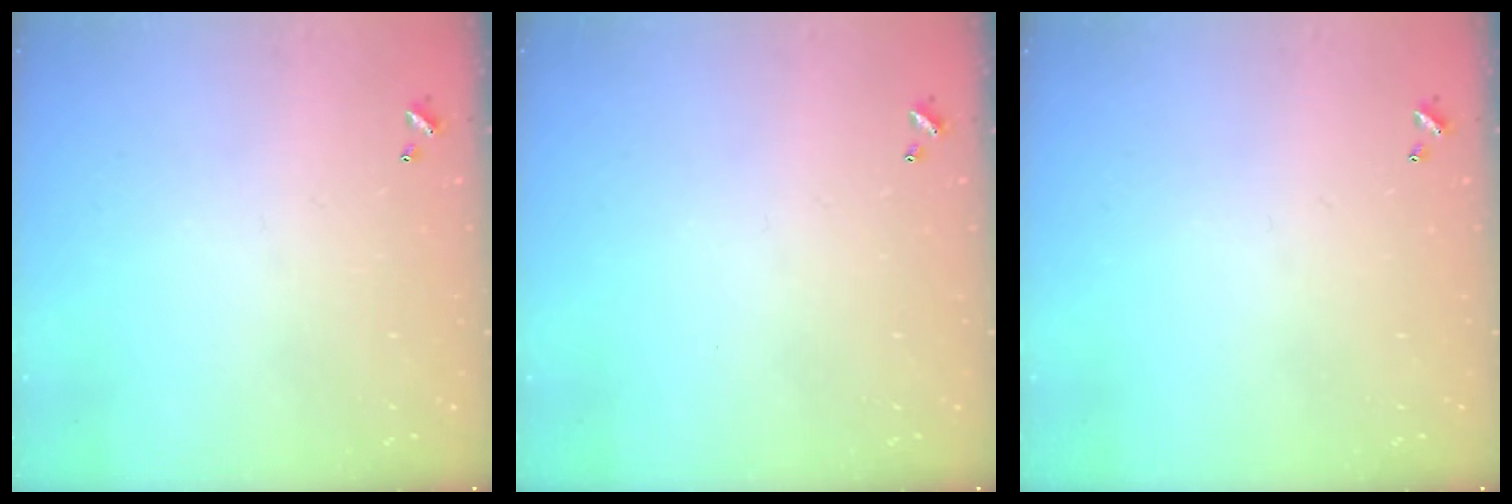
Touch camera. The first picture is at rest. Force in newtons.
{"total": 0.0}
{"total": 0.0}